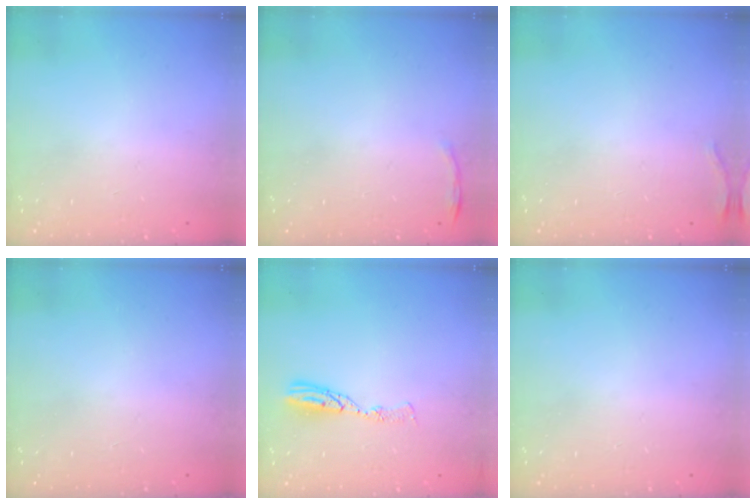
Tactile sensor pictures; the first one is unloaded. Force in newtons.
{"total": 3.4, "press": 3.3, "slide": 0.9}
{"total": 7.3, "press": 5.5, "slide": 4.8}
{"total": 0.0}
{"total": 7.8, "press": 7.8, "slide": 0.8}
{"total": 13.4, "press": 3.0, "slide": 13.1}